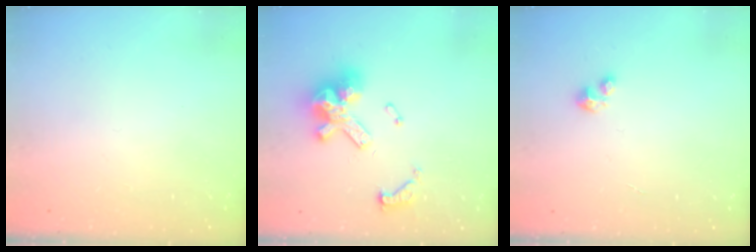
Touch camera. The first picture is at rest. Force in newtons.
{"total": 14.3, "press": 14.2, "slide": 1.7}
{"total": 2.0, "press": 2.0, "slide": 0.2}